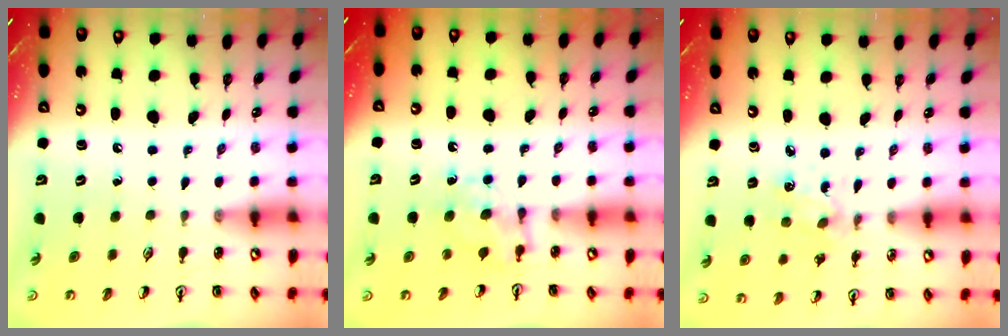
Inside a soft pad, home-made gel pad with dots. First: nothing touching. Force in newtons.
{"total": 6.5, "press": 6.5, "slide": 0.3}
{"total": 2.6, "press": 2.5, "slide": 0.8}